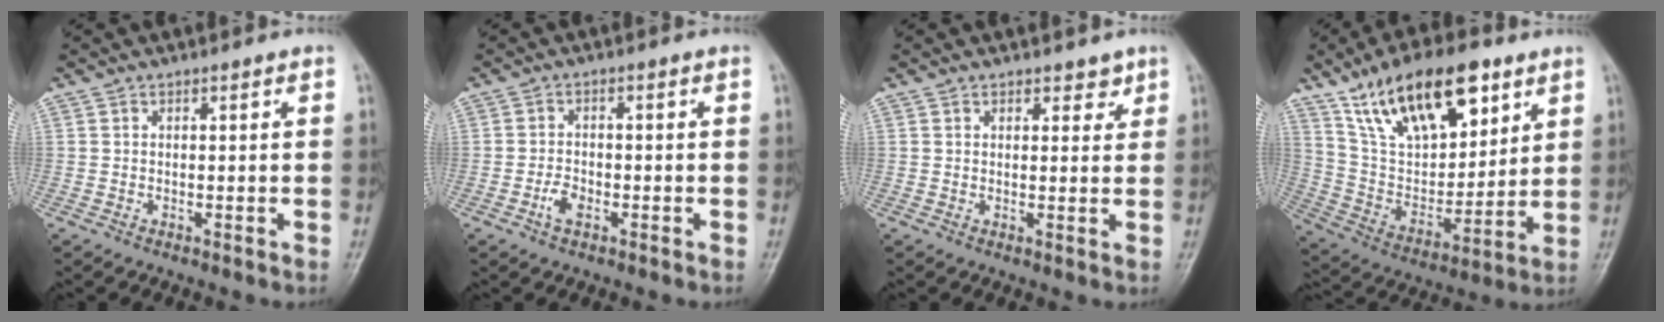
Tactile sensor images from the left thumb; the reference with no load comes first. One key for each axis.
{"total": 2.9, "fx": -1.3, "fy": 1.7, "fz": 1.9, "tx": -0.037, "ty": 0.008, "tz": -0.026}
{"total": 2.7, "fx": 1.9, "fy": 1.5, "fz": 1.1, "tx": 0.006, "ty": -0.010, "tz": 0.024}
{"total": 22.1, "fx": 12.8, "fy": 10.5, "fz": 14.7, "tx": -0.205, "ty": -0.040, "tz": 0.237}